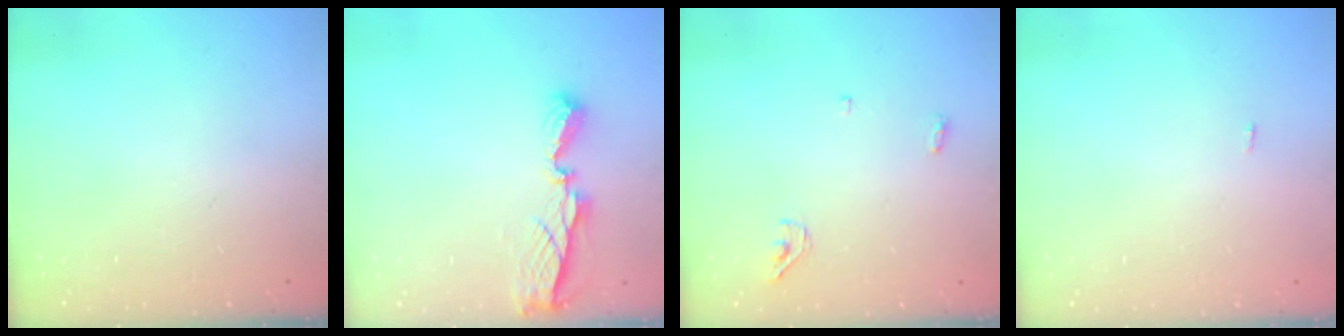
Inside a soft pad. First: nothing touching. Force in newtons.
{"total": 6.7, "press": 6.7, "slide": 0.2}
{"total": 3.7, "press": 3.6, "slide": 0.9}
{"total": 6.1, "press": 1.7, "slide": 5.9}